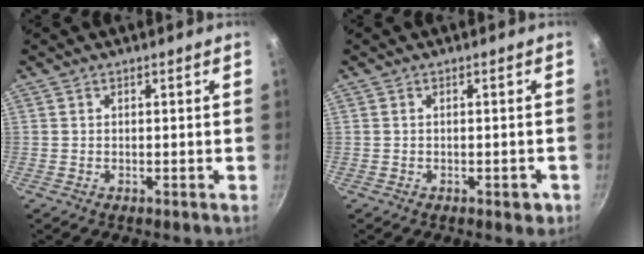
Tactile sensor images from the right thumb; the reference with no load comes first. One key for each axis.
{"total": 2.5, "fx": -1.1, "fy": 1.2, "fz": 1.9, "tx": -0.013, "ty": 0.009, "tz": -0.008}